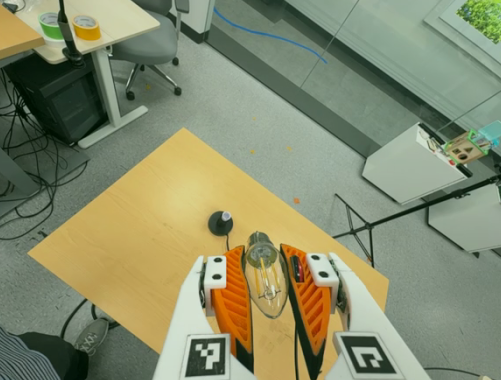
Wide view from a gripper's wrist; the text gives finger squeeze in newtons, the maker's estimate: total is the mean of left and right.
{"total": 22.9, "left": 24.8, "right": 21.0}